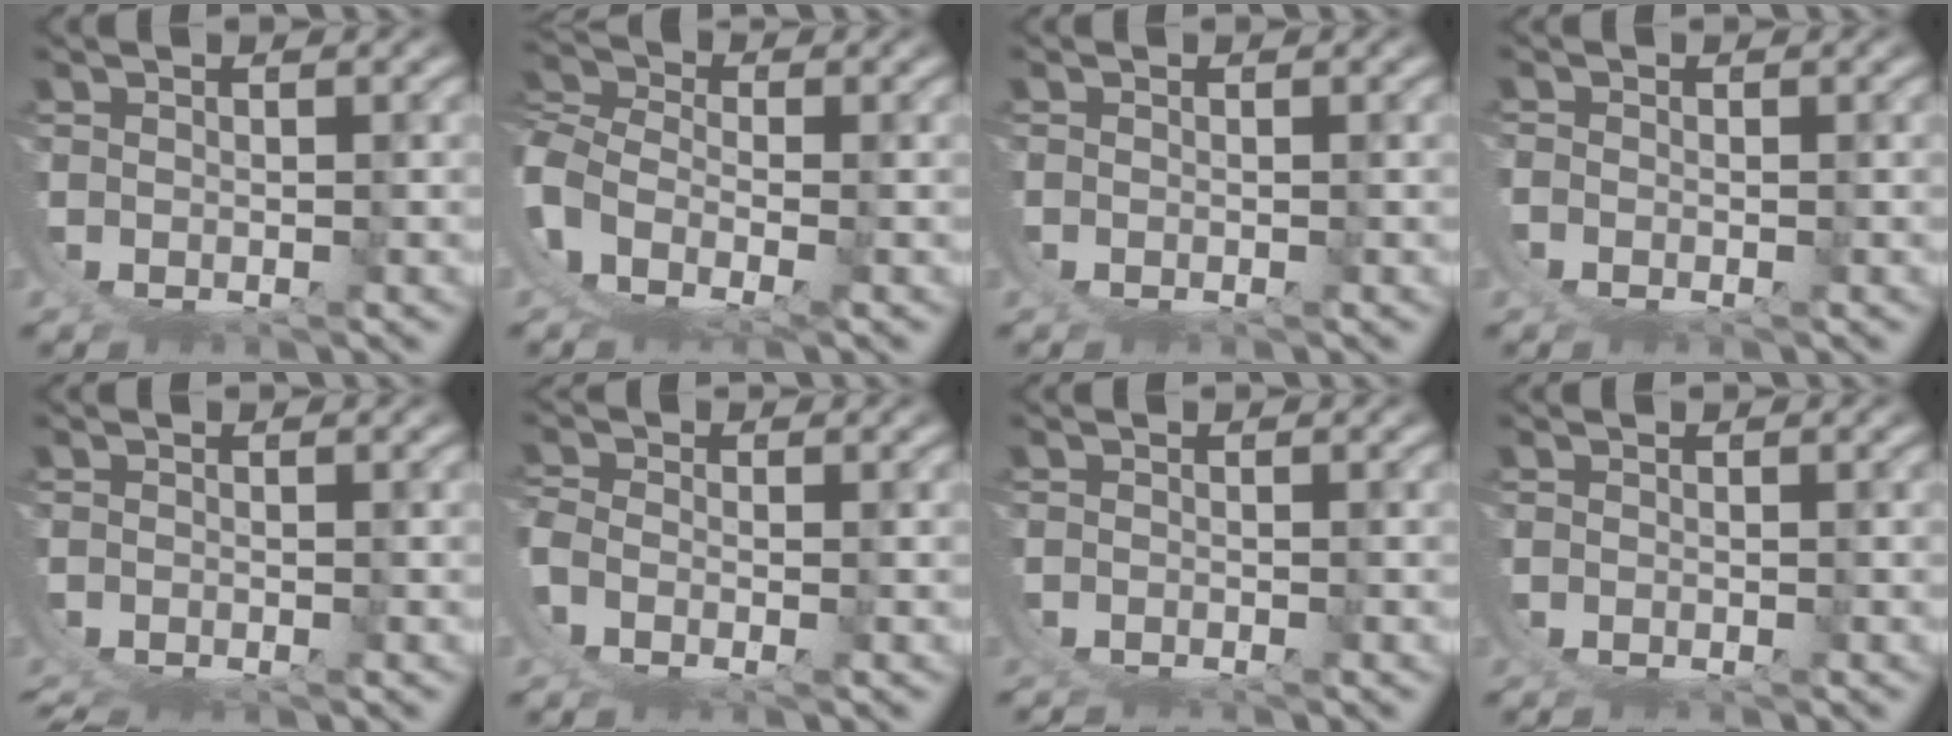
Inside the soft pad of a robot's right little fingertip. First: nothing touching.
{"total": 6.8, "force": [-2.0, 4.8, 4.5], "torque": [-0.115, -0.032, -0.029]}
{"total": 0.0}
{"total": 0.8, "force": [-0.5, -0.5, 0.3], "torque": [0.001, 0.000, -0.011]}
{"total": 3.8, "force": [-2.7, 2.5, 0.8], "torque": [-0.021, -0.016, -0.042]}
{"total": 1.7, "force": [-1.0, 0.3, 1.3], "torque": [-0.030, -0.011, -0.017]}
{"total": 1.9, "force": [-1.7, 0.9, 0.1], "torque": [-0.006, -0.006, -0.027]}
{"total": 0.8, "force": [-0.8, 0.0, -0.2], "torque": [0.002, -0.004, -0.011]}